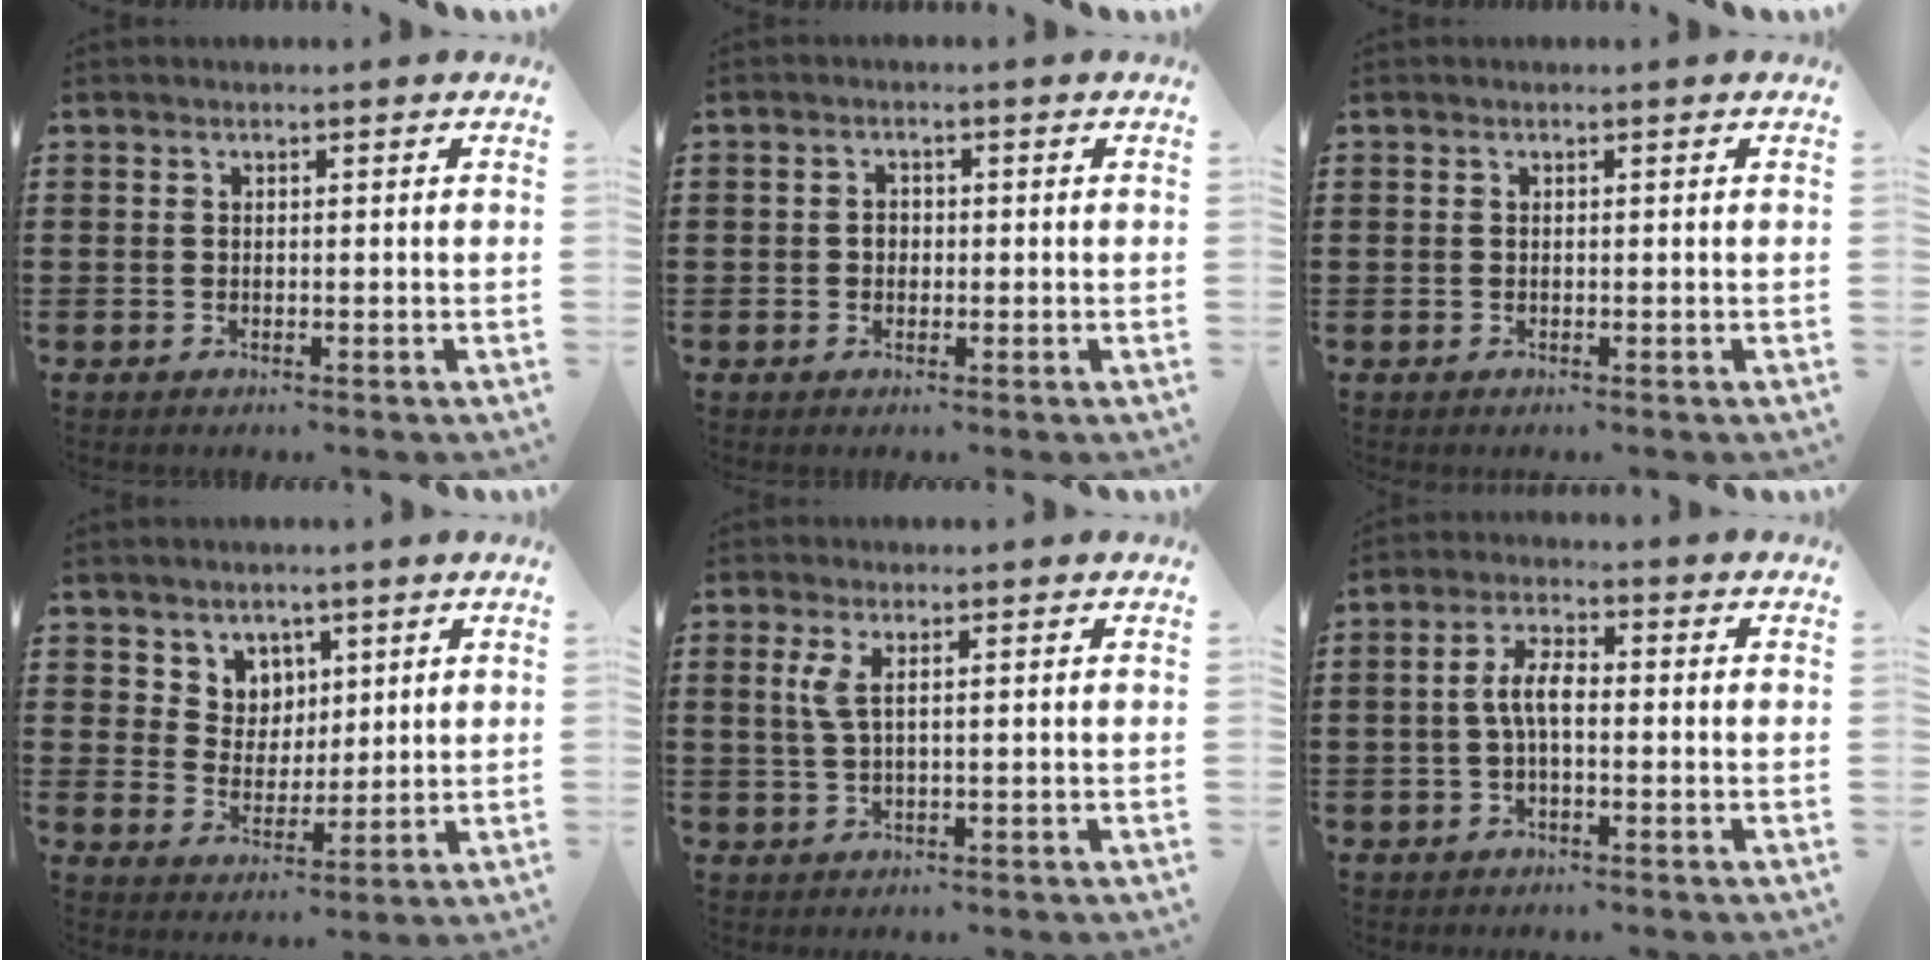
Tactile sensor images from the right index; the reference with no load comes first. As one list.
[{"total": 1.4, "force": [-0.2, 1.2, 0.8], "torque": [-0.017, 0.005, -0.005]}, {"total": 0.0}, {"total": 5.3, "force": [3.5, 4.0, -0.2], "torque": [-0.024, 0.003, 0.065]}, {"total": 2.6, "force": [0.8, 0.6, 2.4], "torque": [-0.057, 0.001, 0.010]}, {"total": 4.9, "force": [-0.4, 1.9, 4.5], "torque": [-0.096, 0.005, -0.014]}]